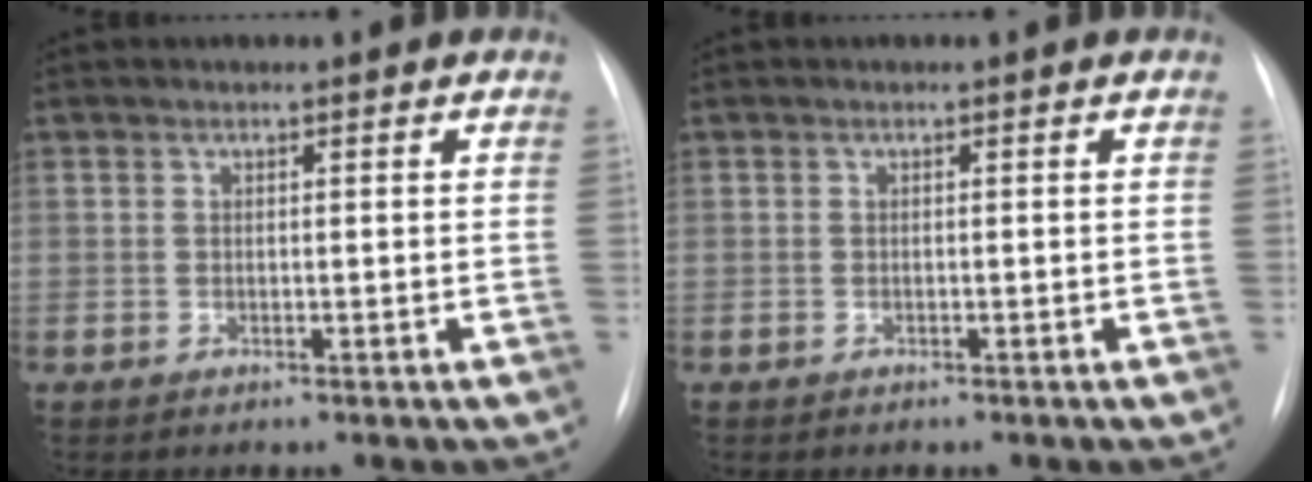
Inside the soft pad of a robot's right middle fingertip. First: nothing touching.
{"total": 0.0}